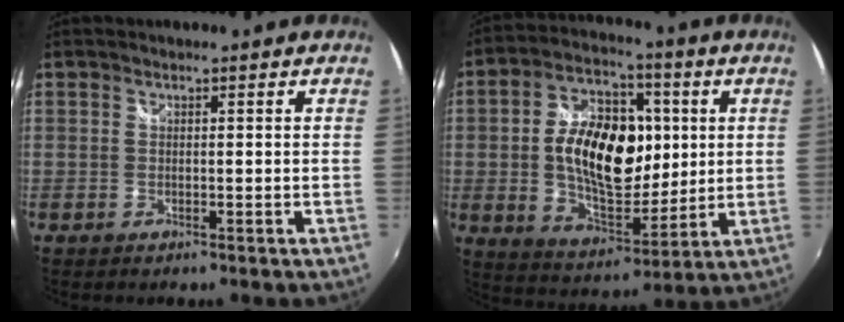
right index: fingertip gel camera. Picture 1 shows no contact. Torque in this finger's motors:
{"motor_torque": [1.01, 0.38, 0.62, 0.21]}